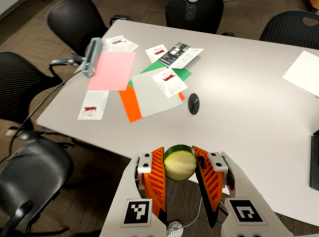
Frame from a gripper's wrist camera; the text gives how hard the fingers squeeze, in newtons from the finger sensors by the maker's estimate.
{"total": 12.8, "left": 12.7, "right": 12.8}